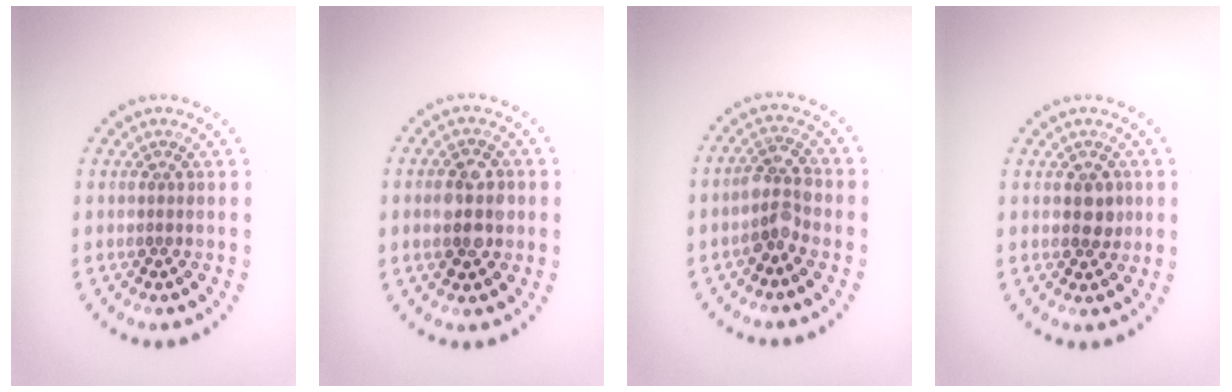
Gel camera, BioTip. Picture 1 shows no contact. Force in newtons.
{"total": 4.0, "press": 3.9, "slide": 0.2}
{"total": 2.7, "press": 2.6, "slide": 0.9}
{"total": 1.9, "press": 1.8, "slide": 0.3}